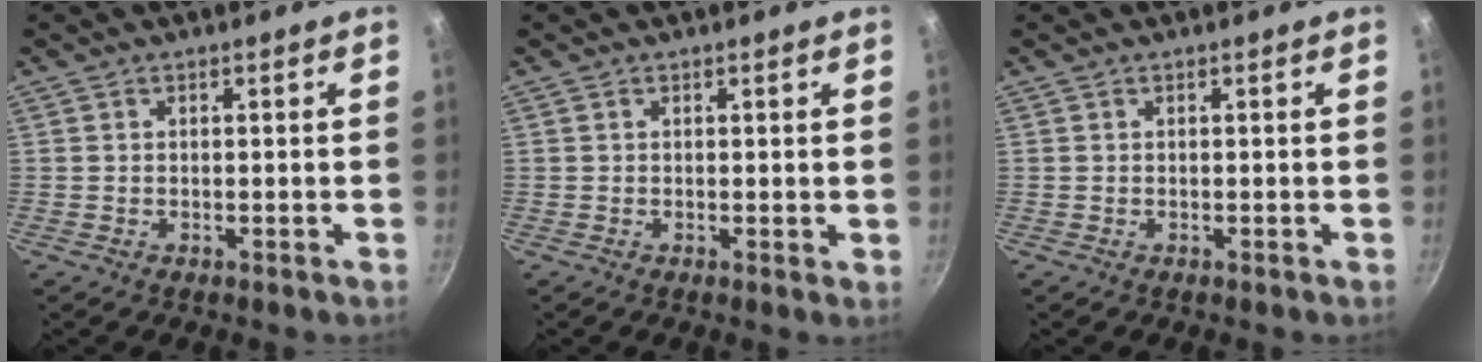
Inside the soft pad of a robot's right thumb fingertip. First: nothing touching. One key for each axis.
{"total": 0.9, "fx": 0.3, "fy": 0.4, "fz": 0.7, "tx": -0.010, "ty": 0.000, "tz": 0.003}
{"total": 0.0}